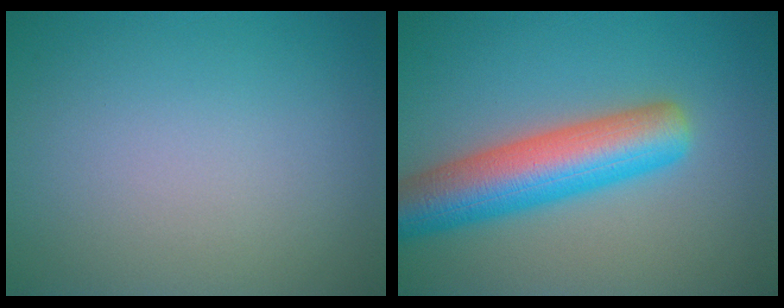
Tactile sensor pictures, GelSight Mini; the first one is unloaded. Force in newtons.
{"total": 7.9, "press": 7.8, "slide": 0.3}